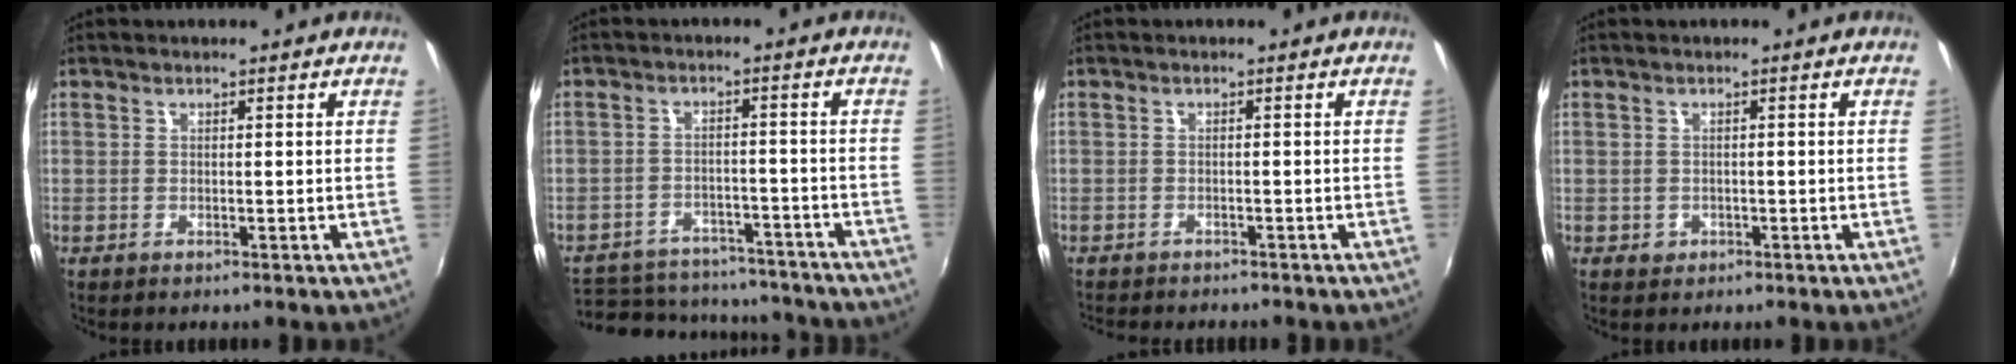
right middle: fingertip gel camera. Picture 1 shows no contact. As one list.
[{"total": 22.9, "force": [-19.2, 9.0, 8.6], "torque": [-0.187, 0.014, -0.241]}, {"total": 3.8, "force": [-3.5, 0.9, 1.1], "torque": [-0.033, -0.014, -0.055]}, {"total": 1.4, "force": [-0.5, 1.3, 0.3], "torque": [-0.005, -0.003, -0.005]}]